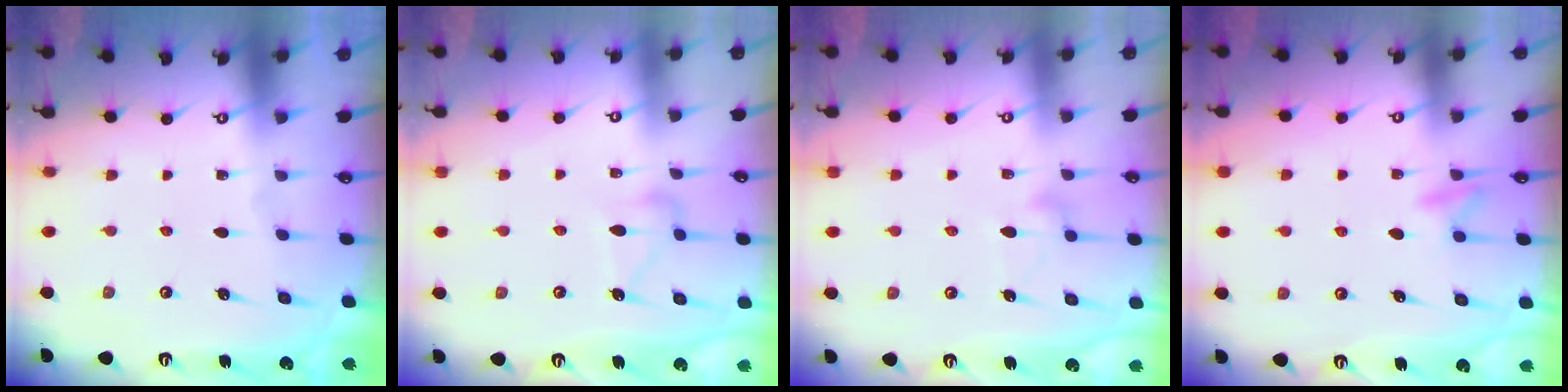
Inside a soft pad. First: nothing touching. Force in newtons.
{"total": 8.7, "press": 8.7, "slide": 0.4}
{"total": 9.7, "press": 9.7, "slide": 0.5}
{"total": 7.2, "press": 7.1, "slide": 0.6}